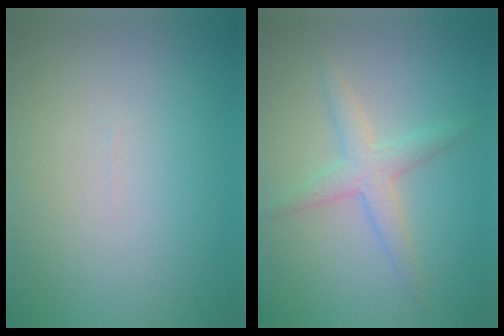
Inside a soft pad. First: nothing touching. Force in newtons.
{"total": 2.7, "press": 2.7, "slide": 0.1}